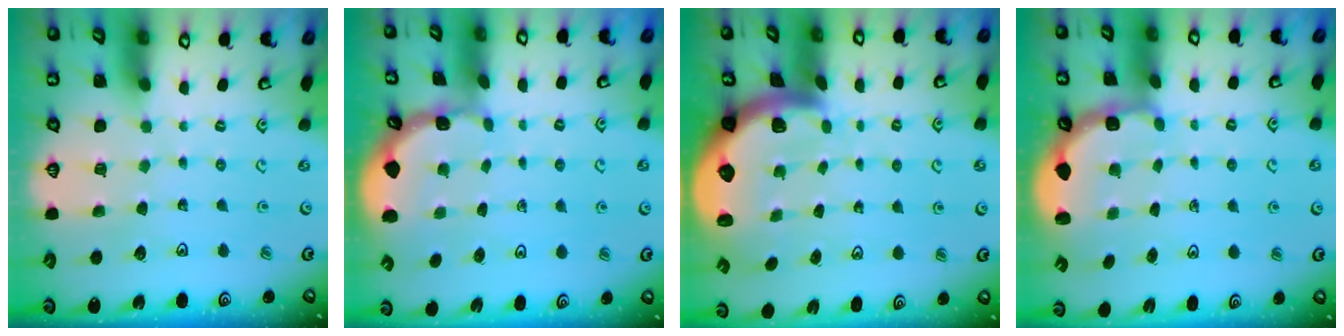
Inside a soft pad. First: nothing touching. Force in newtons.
{"total": 1.1, "press": 1.0, "slide": 0.1}
{"total": 1.9, "press": 1.9, "slide": 0.2}
{"total": 2.8, "press": 2.2, "slide": 1.7}